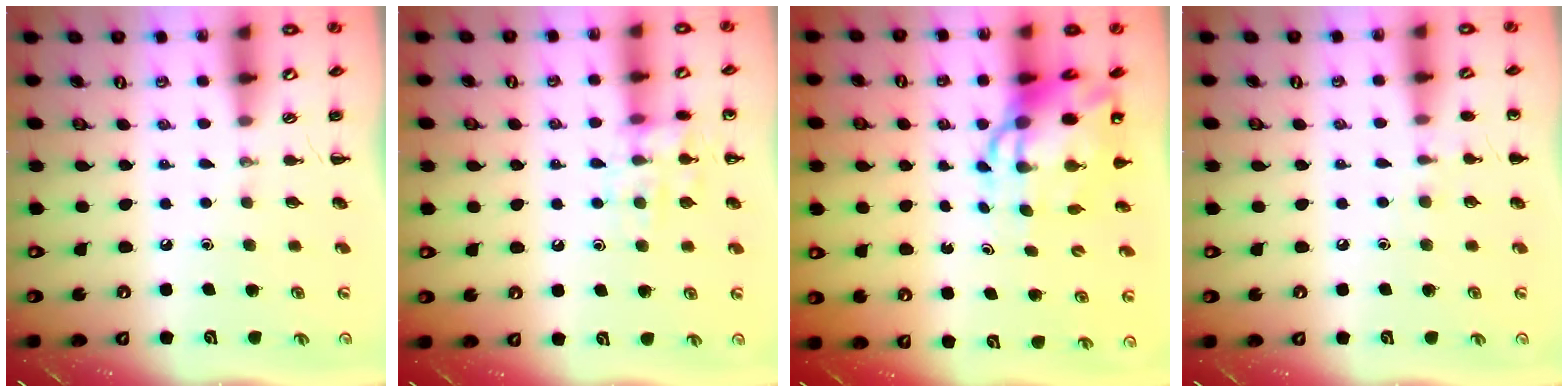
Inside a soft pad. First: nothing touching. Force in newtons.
{"total": 11.8, "press": 11.8, "slide": 0.6}
{"total": 10.0, "press": 9.7, "slide": 2.6}
{"total": 5.7, "press": 5.4, "slide": 1.9}